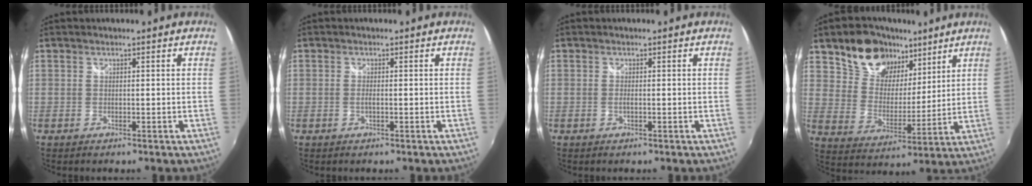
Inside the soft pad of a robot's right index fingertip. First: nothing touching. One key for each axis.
{"total": 0.9, "fx": -0.3, "fy": -0.1, "fz": 0.9, "tx": -0.016, "ty": -0.001, "tz": -0.006}
{"total": 0.8, "fx": -0.3, "fy": -0.1, "fz": 0.7, "tx": -0.013, "ty": -0.001, "tz": -0.006}
{"total": 15.2, "fx": 10.0, "fy": 9.6, "fz": 6.1, "tx": -0.127, "ty": 0.025, "tz": 0.181}